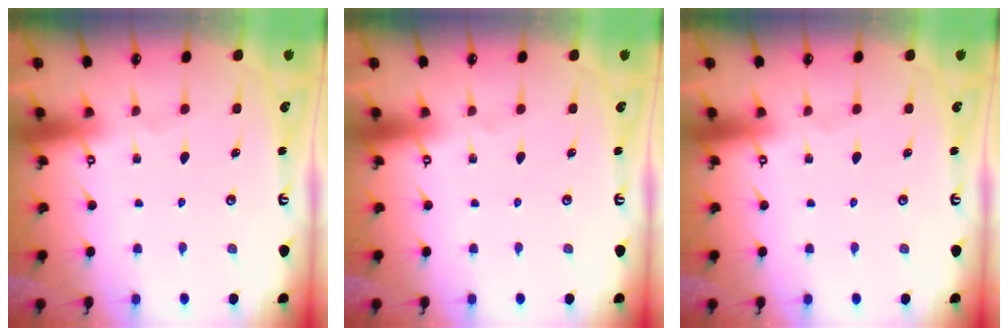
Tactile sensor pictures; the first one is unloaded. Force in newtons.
{"total": 0.0}
{"total": 0.0}